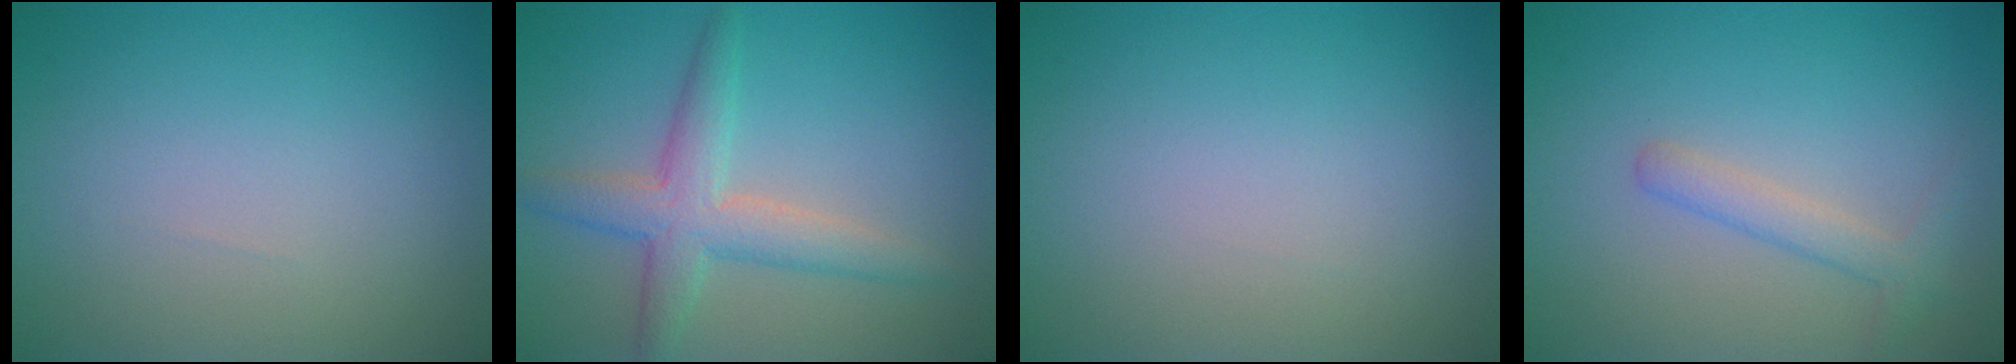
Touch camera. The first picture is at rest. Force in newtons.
{"total": 4.2, "press": 4.2, "slide": 0.1}
{"total": 0.0}
{"total": 2.0, "press": 2.0, "slide": 0.0}